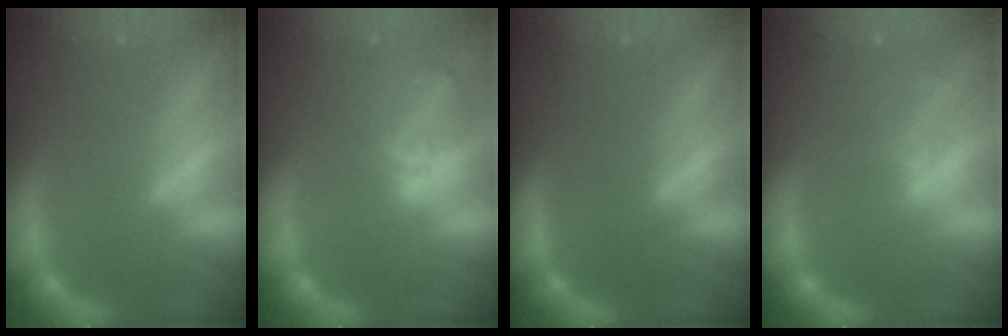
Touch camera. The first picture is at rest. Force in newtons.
{"total": 5.0}
{"total": 0.0}
{"total": 2.0}